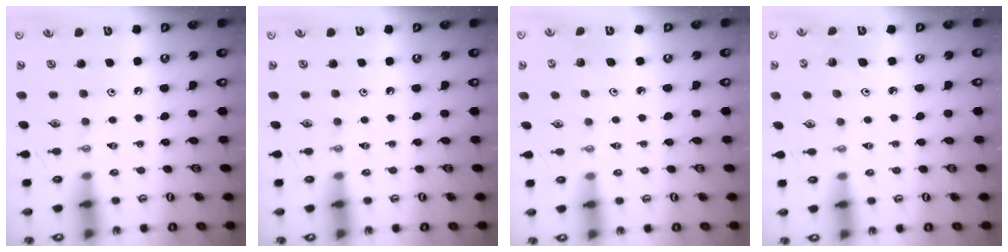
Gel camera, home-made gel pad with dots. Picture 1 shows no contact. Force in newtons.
{"total": 0.0}
{"total": 1.4, "press": 1.4, "slide": 0.1}
{"total": 2.9, "press": 2.8, "slide": 0.3}